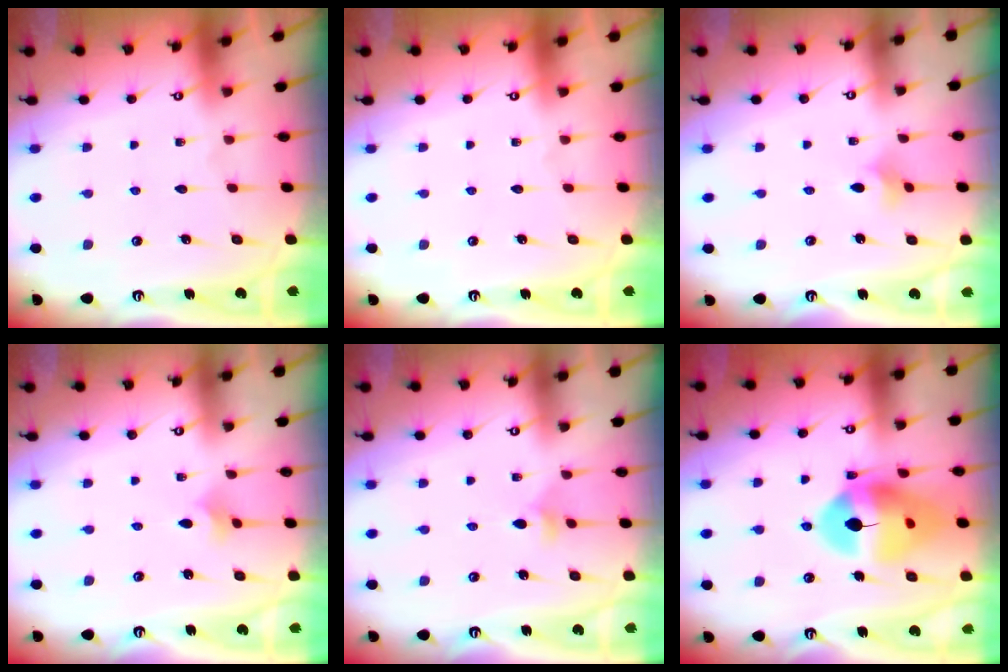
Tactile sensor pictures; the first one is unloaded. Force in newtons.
{"total": 0.0}
{"total": 3.3, "press": 3.2, "slide": 0.6}
{"total": 1.8, "press": 1.7, "slide": 0.5}
{"total": 3.5, "press": 3.3, "slide": 0.9}
{"total": 15.4, "press": 15.3, "slide": 1.7}